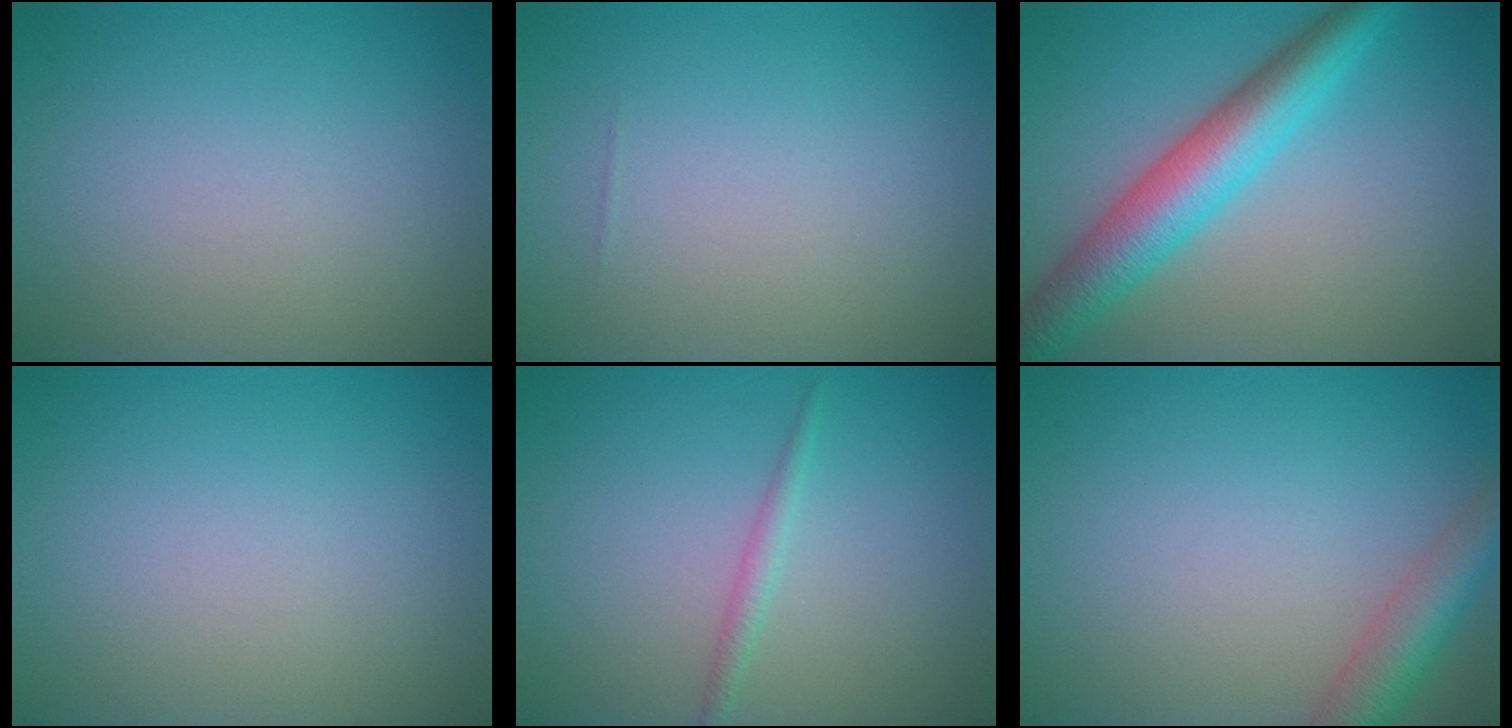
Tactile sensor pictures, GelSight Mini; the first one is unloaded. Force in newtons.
{"total": 0.0}
{"total": 6.4, "press": 6.4, "slide": 0.2}
{"total": 0.0}
{"total": 1.1, "press": 1.1, "slide": 0.0}
{"total": 3.9, "press": 3.9, "slide": 0.3}